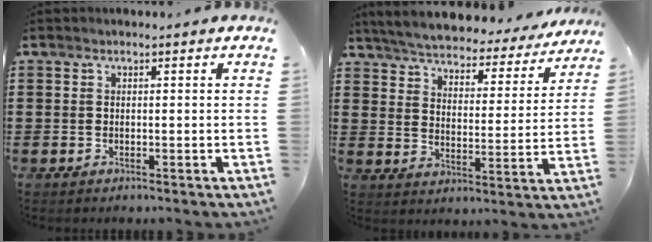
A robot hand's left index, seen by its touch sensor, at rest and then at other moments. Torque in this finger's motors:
{"motor_torque": [2.14, 0.00, 0.66, 0.05]}